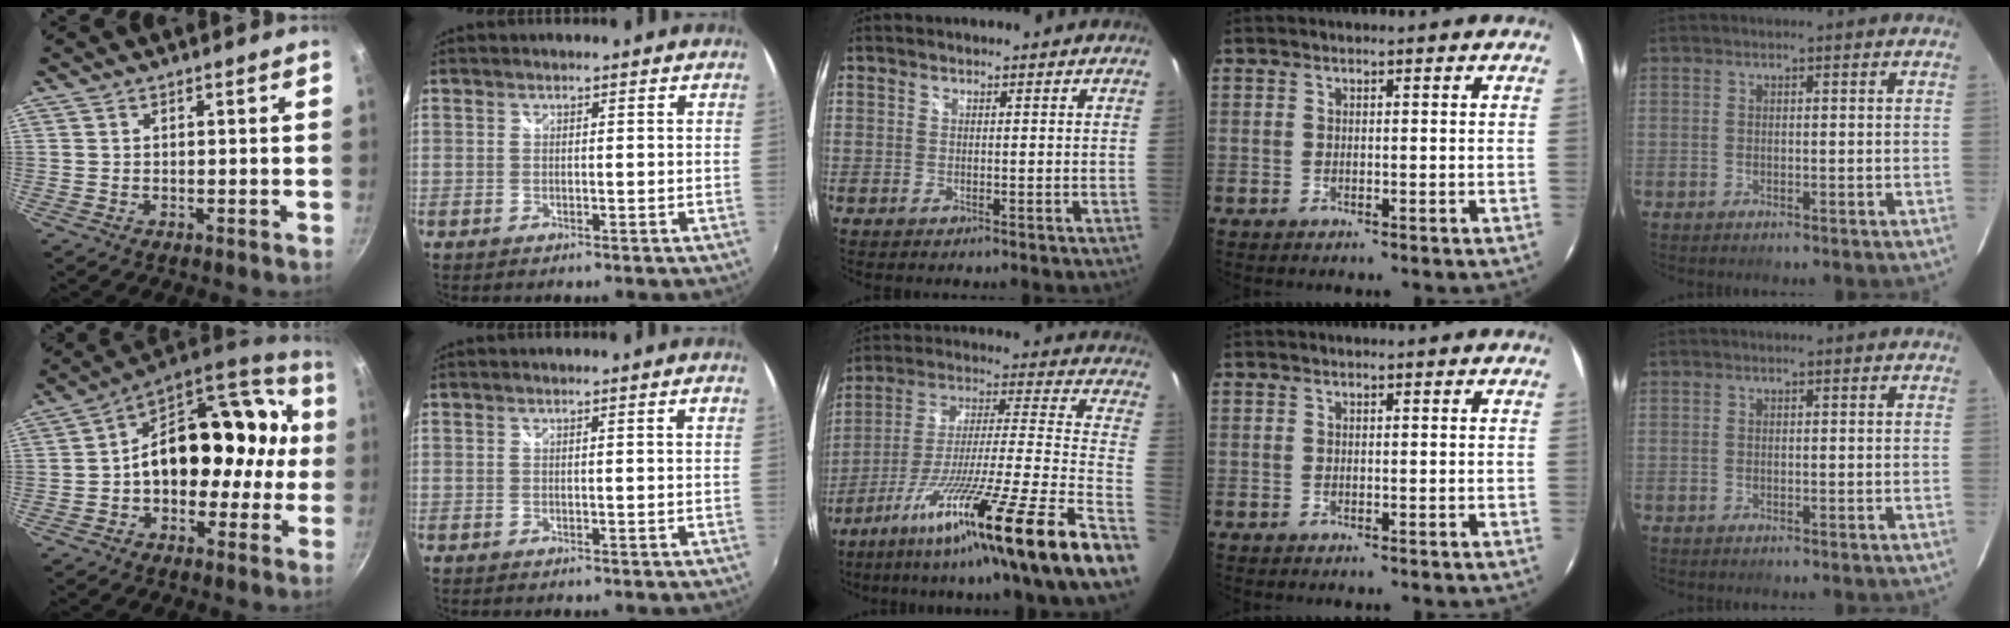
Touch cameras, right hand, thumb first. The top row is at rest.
{"thumb": {"total": 22.4, "force": [0.4, 16.0, 15.6], "torque": [-0.171, 0.072, 0.003]}, "index": {"total": 1.2, "force": [0.4, -0.3, 1.1], "torque": [-0.014, 0.002, 0.005]}, "middle": {"total": 28.7, "force": [-20.3, -2.3, 20.1], "torque": [-0.276, -0.069, -0.325]}}